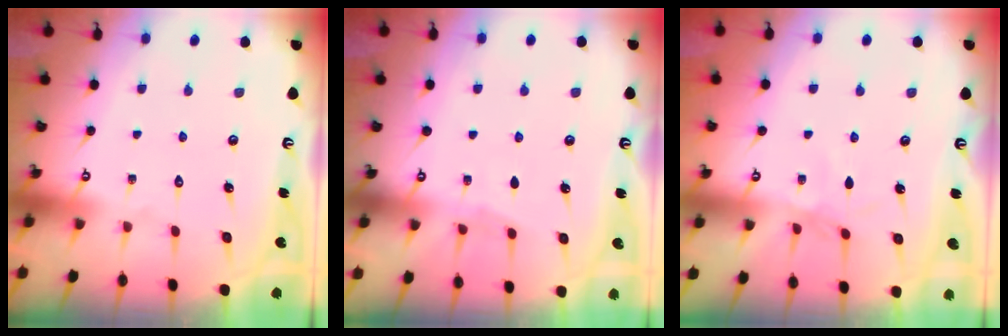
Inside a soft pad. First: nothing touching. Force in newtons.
{"total": 3.8, "press": 3.7, "slide": 0.4}
{"total": 1.5, "press": 1.5, "slide": 0.4}